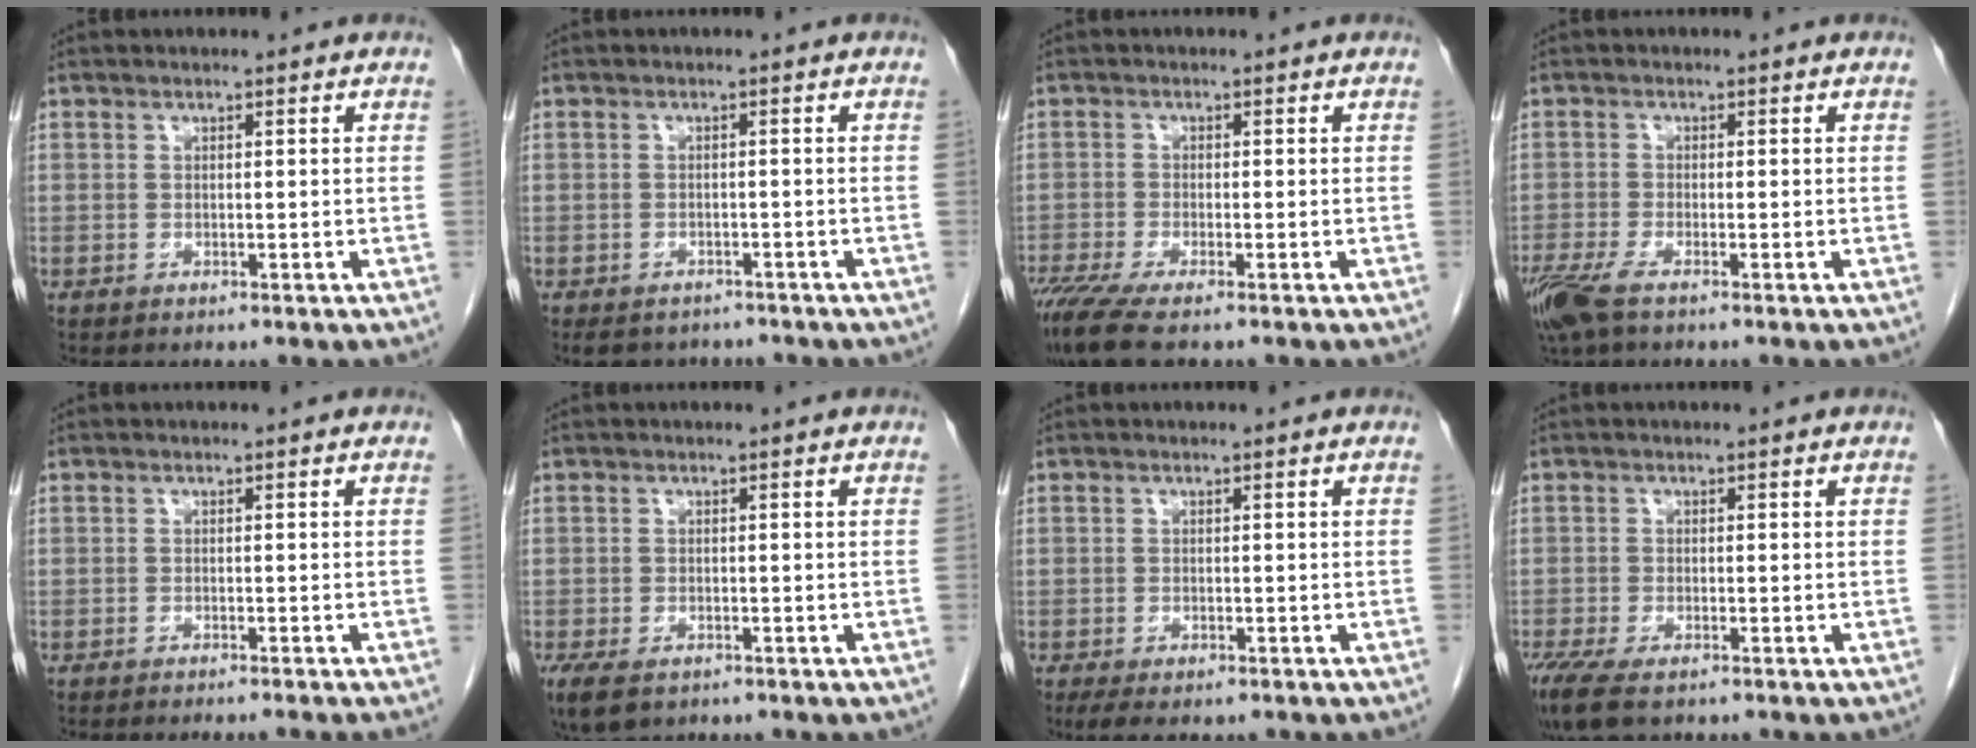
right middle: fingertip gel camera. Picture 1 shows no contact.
{"total": 4.7, "force": [-4.0, 2.4, 0.4], "torque": [0.007, 0.006, -0.050]}
{"total": 6.1, "force": [-4.5, 0.4, 4.0], "torque": [-0.072, -0.016, -0.082]}
{"total": 4.9, "force": [-3.3, 0.9, 3.5], "torque": [-0.076, -0.015, -0.065]}
{"total": 7.4, "force": [-6.6, -0.5, 3.2], "torque": [-0.017, -0.018, -0.087]}
{"total": 5.8, "force": [-3.7, 3.1, 3.3], "torque": [-0.069, -0.013, -0.058]}
{"total": 4.6, "force": [-3.3, 1.9, 2.6], "torque": [-0.042, -0.011, -0.049]}
{"total": 7.0, "force": [-4.9, 2.2, 4.5], "torque": [-0.087, -0.020, -0.083]}